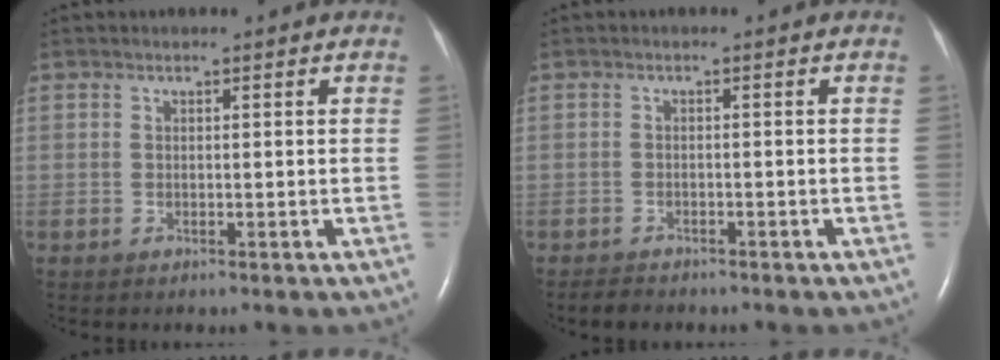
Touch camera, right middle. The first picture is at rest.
{"total": 2.0, "force": [-1.8, 0.7, 0.5], "torque": [-0.018, -0.005, -0.026]}